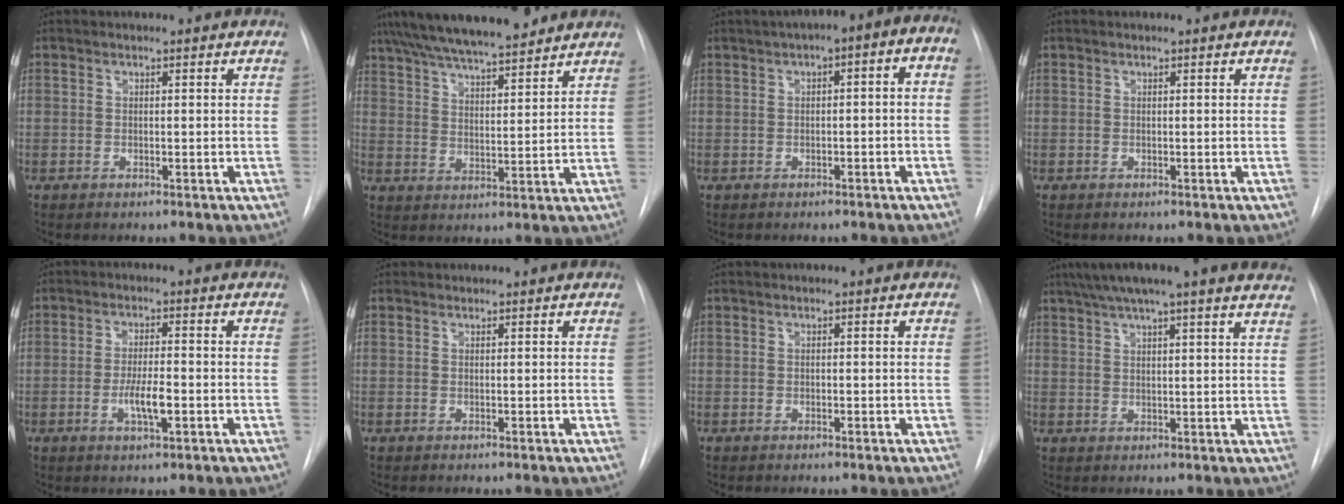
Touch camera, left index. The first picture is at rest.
{"total": 16.4, "force": [14.1, 2.4, 8.0], "torque": [-0.140, 0.031, 0.223]}
{"total": 7.8, "force": [1.6, 2.8, 7.1], "torque": [-0.102, 0.041, 0.017]}
{"total": 0.0}
{"total": 4.8, "force": [-1.6, 1.0, 4.4], "torque": [-0.082, -0.001, -0.028]}
{"total": 0.0}
{"total": 0.0}
{"total": 18.8, "force": [15.6, 0.9, 10.5], "torque": [-0.171, 0.040, 0.198]}